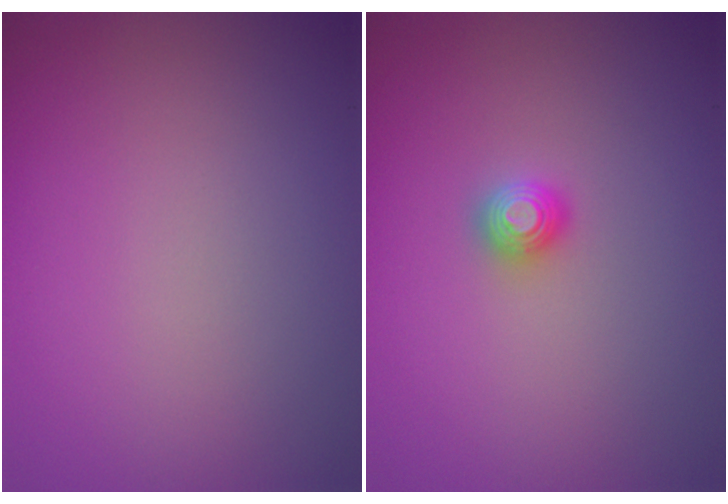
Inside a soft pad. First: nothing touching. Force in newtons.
{"total": 1.2, "press": 1.2, "slide": 0.2}